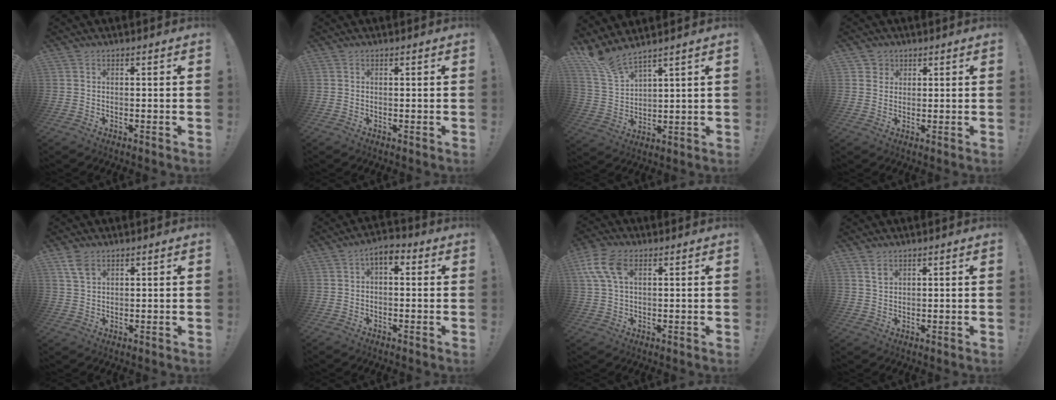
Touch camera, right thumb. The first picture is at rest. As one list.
[{"total": 0.0}, {"total": 8.5, "force": [7.7, 1.4, 3.2], "torque": [-0.074, -0.051, 0.148]}, {"total": 3.2, "force": [1.5, 2.7, 0.3], "torque": [-0.002, -0.005, 0.027]}, {"total": 4.5, "force": [2.7, 2.4, 2.7], "torque": [-0.041, -0.012, 0.051]}, {"total": 3.9, "force": [0.5, 2.2, 3.2], "torque": [-0.043, 0.001, 0.005]}, {"total": 10.1, "force": [3.7, 5.8, 7.4], "torque": [-0.154, -0.001, 0.071]}, {"total": 2.3, "force": [1.6, 1.3, 0.9], "torque": [0.004, -0.014, 0.026]}]